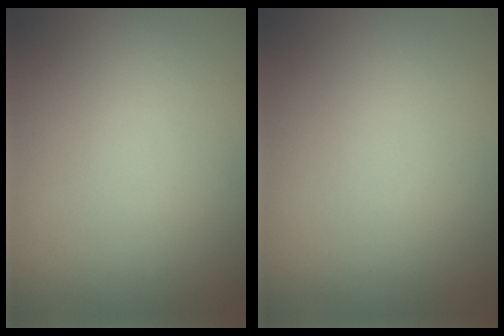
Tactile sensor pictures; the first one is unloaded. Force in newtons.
{"total": 0.0}